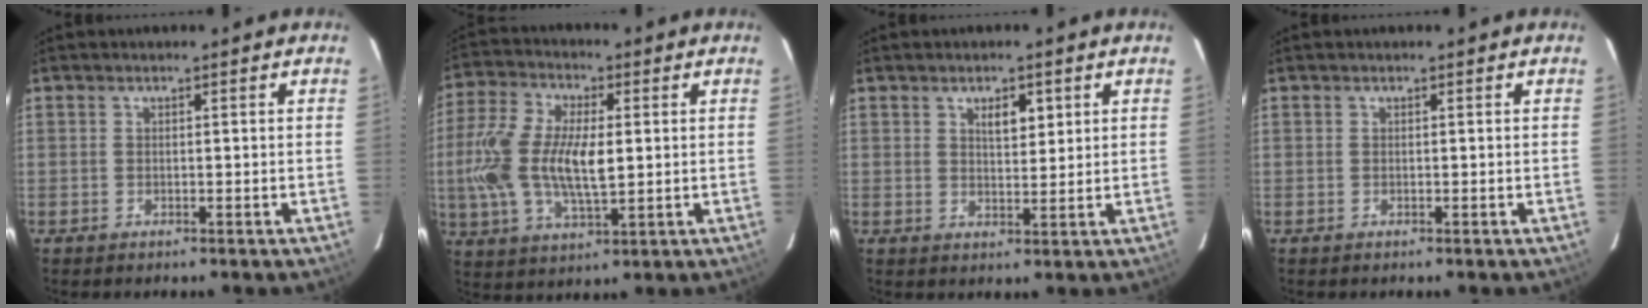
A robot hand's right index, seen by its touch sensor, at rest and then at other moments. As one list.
[{"total": 15.3, "force": [0.0, 6.9, 13.6], "torque": [-0.287, 0.002, -0.001]}, {"total": 3.8, "force": [1.8, 1.7, 2.9], "torque": [-0.044, 0.005, 0.031]}, {"total": 0.0}]